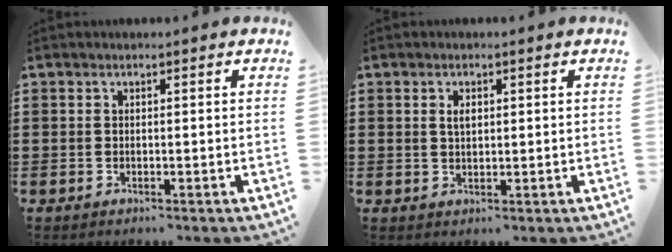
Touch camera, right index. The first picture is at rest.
{"total": 1.9, "force": [0.5, 0.9, 1.6], "torque": [-0.033, 0.005, 0.007]}